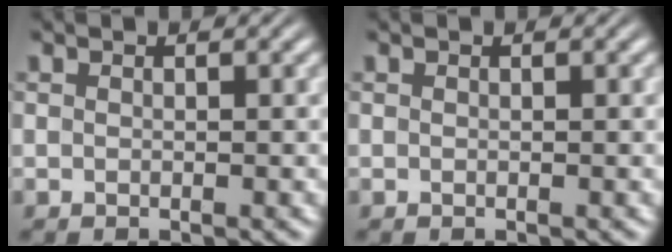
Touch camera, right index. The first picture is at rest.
{"total": 0.0}